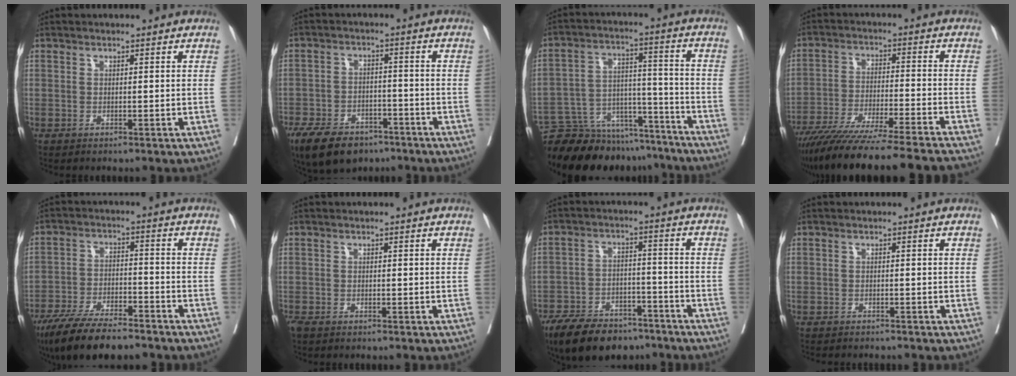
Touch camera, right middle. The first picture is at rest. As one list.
[{"total": 11.1, "force": [-7.8, 5.6, 5.5], "torque": [-0.105, -0.006, -0.128]}, {"total": 16.7, "force": [-15.4, 5.3, 3.7], "torque": [-0.061, 0.029, -0.229]}, {"total": 21.6, "force": [-19.0, -1.3, 10.4], "torque": [-0.142, -0.063, -0.289]}, {"total": 13.0, "force": [-10.5, 2.8, 7.0], "torque": [-0.121, -0.024, -0.177]}, {"total": 1.3, "force": [-1.0, 0.6, 0.6], "torque": [-0.018, -0.006, -0.018]}, {"total": 12.9, "force": [-10.1, 5.6, 5.6], "torque": [-0.095, -0.001, -0.165]}, {"total": 4.3, "force": [-3.9, 0.8, 1.5], "torque": [-0.022, -0.005, -0.051]}]